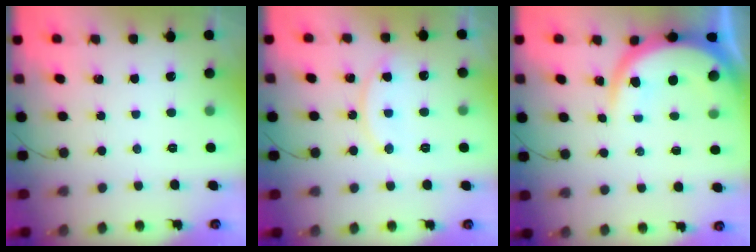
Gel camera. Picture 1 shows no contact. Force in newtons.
{"total": 10.9, "press": 10.9, "slide": 0.7}
{"total": 9.9, "press": 9.9, "slide": 1.2}